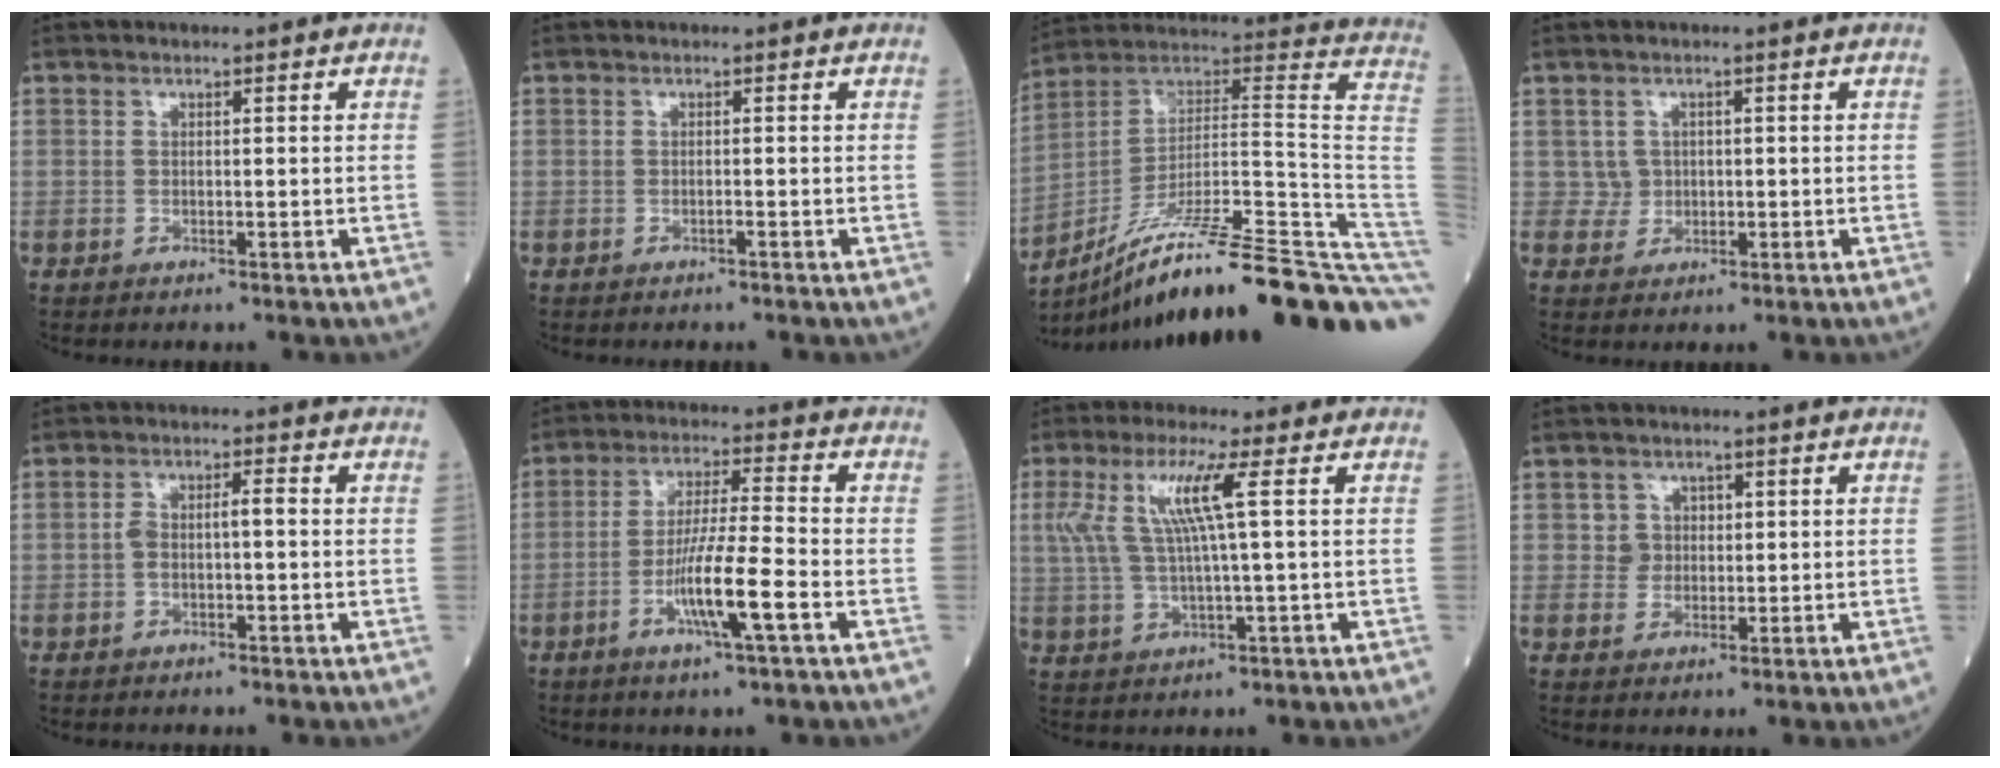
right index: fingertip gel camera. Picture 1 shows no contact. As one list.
[{"total": 0.0}, {"total": 31.5, "force": [-22.2, 1.3, 22.3], "torque": [-0.198, 0.023, -0.334]}, {"total": 2.3, "force": [0.3, 2.3, 0.1], "torque": [0.007, 0.004, 0.007]}, {"total": 3.3, "force": [-0.4, 1.2, 3.1], "torque": [-0.066, 0.018, -0.005]}, {"total": 9.4, "force": [-3.6, 0.0, 8.7], "torque": [-0.159, -0.005, -0.068]}, {"total": 7.4, "force": [2.0, 0.0, 7.2], "torque": [-0.162, 0.014, 0.044]}, {"total": 2.8, "force": [0.6, 2.7, 0.1], "torque": [0.007, 0.003, 0.008]}]